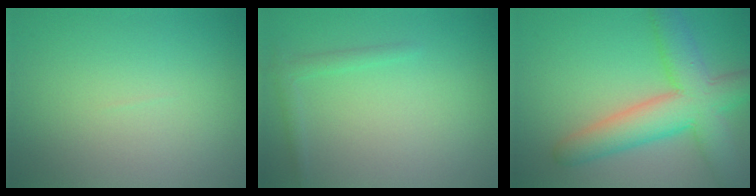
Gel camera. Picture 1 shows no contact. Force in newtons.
{"total": 1.2, "press": 1.2, "slide": 0.1}
{"total": 7.8, "press": 7.8, "slide": 0.3}